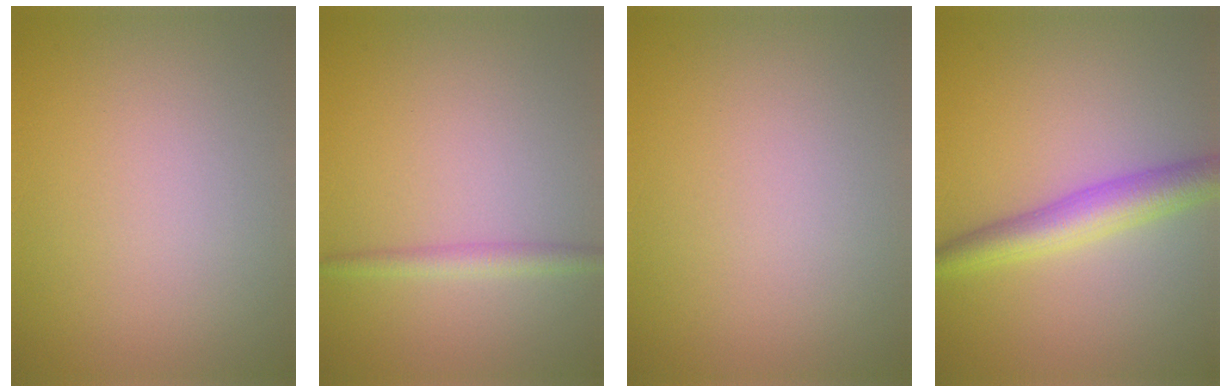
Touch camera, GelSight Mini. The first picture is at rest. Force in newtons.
{"total": 1.8, "press": 1.8, "slide": 0.0}
{"total": 0.0}
{"total": 4.4, "press": 4.4, "slide": 0.1}